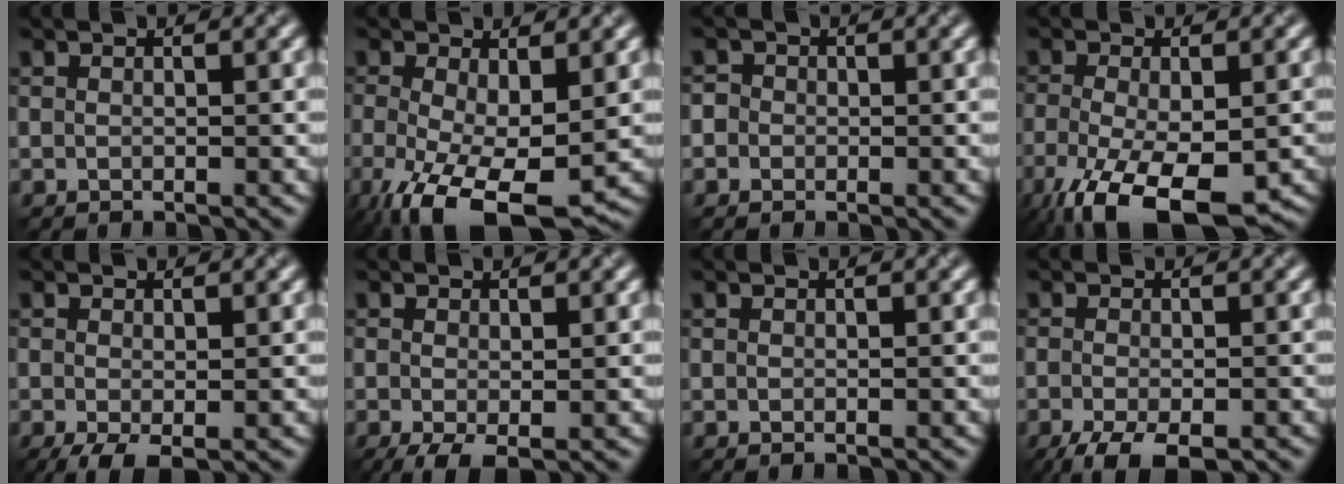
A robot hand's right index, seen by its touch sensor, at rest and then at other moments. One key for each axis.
{"total": 9.0, "fx": -3.1, "fy": 3.8, "fz": 7.5, "tx": -0.153, "ty": -0.028, "tz": -0.046}
{"total": 1.9, "fx": 0.2, "fy": 1.8, "fz": 0.6, "tx": 0.012, "ty": 0.010, "tz": -0.018}
{"total": 10.2, "fx": -5.2, "fy": 4.2, "fz": 7.8, "tx": -0.160, "ty": -0.038, "tz": -0.080}
{"total": 2.8, "fx": -1.2, "fy": 1.0, "fz": 2.4, "tx": -0.051, "ty": -0.010, "tz": -0.022}
{"total": 2.8, "fx": -1.1, "fy": 1.0, "fz": 2.4, "tx": -0.052, "ty": -0.010, "tz": -0.022}
{"total": 0.0}
{"total": 5.1, "fx": -3.3, "fy": 1.5, "fz": 3.5, "tx": -0.063, "ty": -0.014, "tz": -0.058}